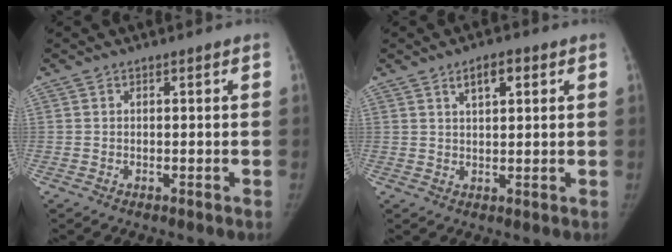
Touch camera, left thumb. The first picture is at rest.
{"total": 4.4, "force": [2.2, 1.8, 3.4], "torque": [-0.048, -0.004, 0.037]}